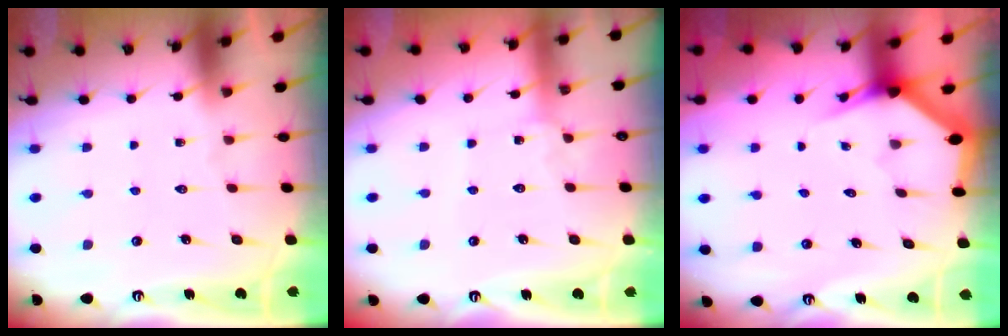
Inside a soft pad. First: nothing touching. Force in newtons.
{"total": 1.8, "press": 1.8, "slide": 0.2}
{"total": 3.0, "press": 3.0, "slide": 0.0}